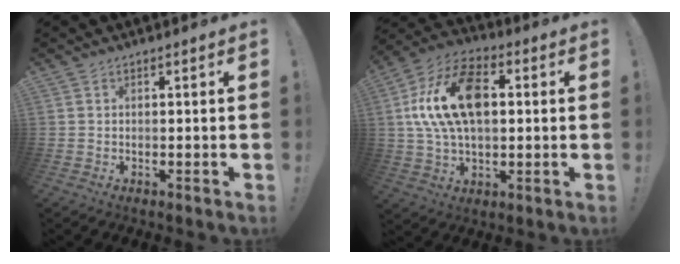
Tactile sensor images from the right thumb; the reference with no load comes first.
{"total": 19.8, "force": [3.5, 12.2, 15.2], "torque": [-0.274, 0.004, 0.061]}